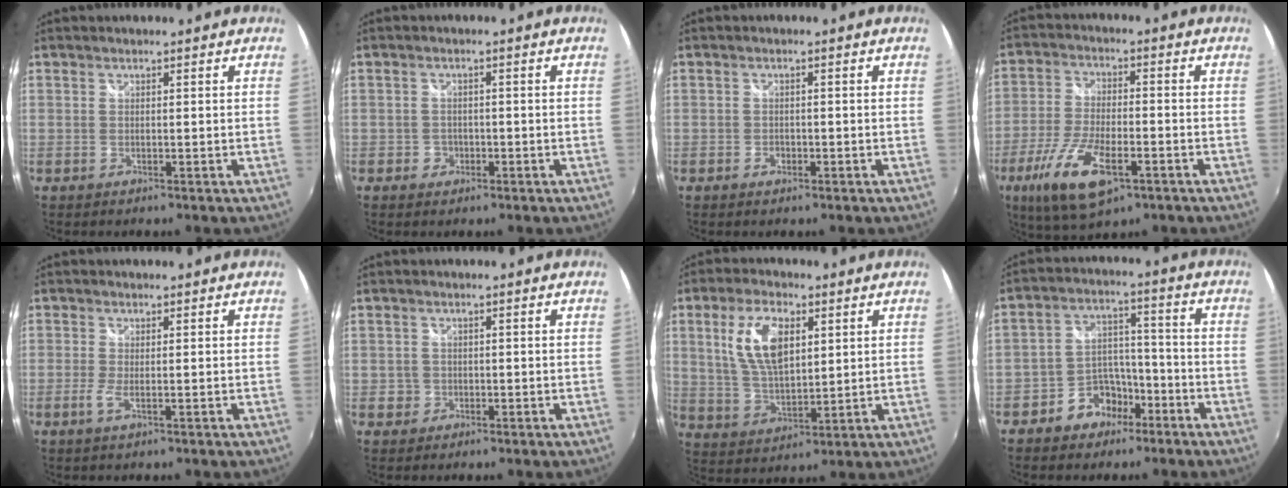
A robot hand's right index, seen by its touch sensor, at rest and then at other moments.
{"total": 2.7, "force": [-1.2, 2.3, 0.5], "torque": [-0.012, 0.002, -0.022]}
{"total": 1.7, "force": [-0.9, 1.3, 0.6], "torque": [-0.013, -0.001, -0.015]}
{"total": 14.1, "force": [-7.0, 5.2, 11.1], "torque": [-0.236, -0.030, -0.129]}
{"total": 2.1, "force": [-0.6, 0.2, 2.0], "torque": [-0.043, -0.005, -0.013]}
{"total": 2.1, "force": [-0.4, 2.1, 0.1], "torque": [-0.002, 0.007, -0.003]}
{"total": 11.6, "force": [3.8, 5.6, 9.5], "torque": [-0.188, 0.007, 0.081]}
{"total": 8.3, "force": [-5.3, 5.7, 2.9], "torque": [-0.057, 0.034, -0.080]}